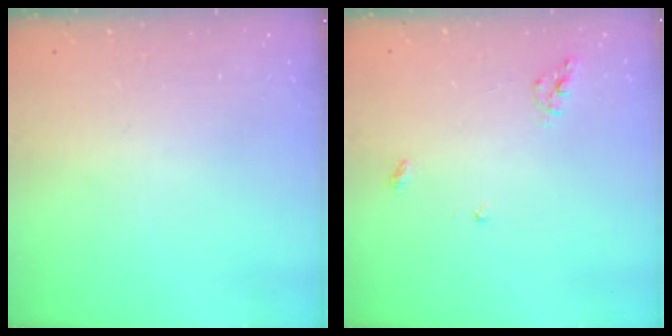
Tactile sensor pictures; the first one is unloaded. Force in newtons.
{"total": 6.2, "press": 6.2, "slide": 0.1}